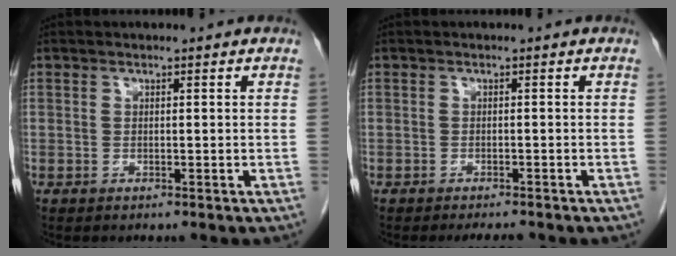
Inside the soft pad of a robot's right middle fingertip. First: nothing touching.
{"total": 2.4, "force": [-2.2, 0.4, 1.0], "torque": [-0.014, -0.006, -0.028]}